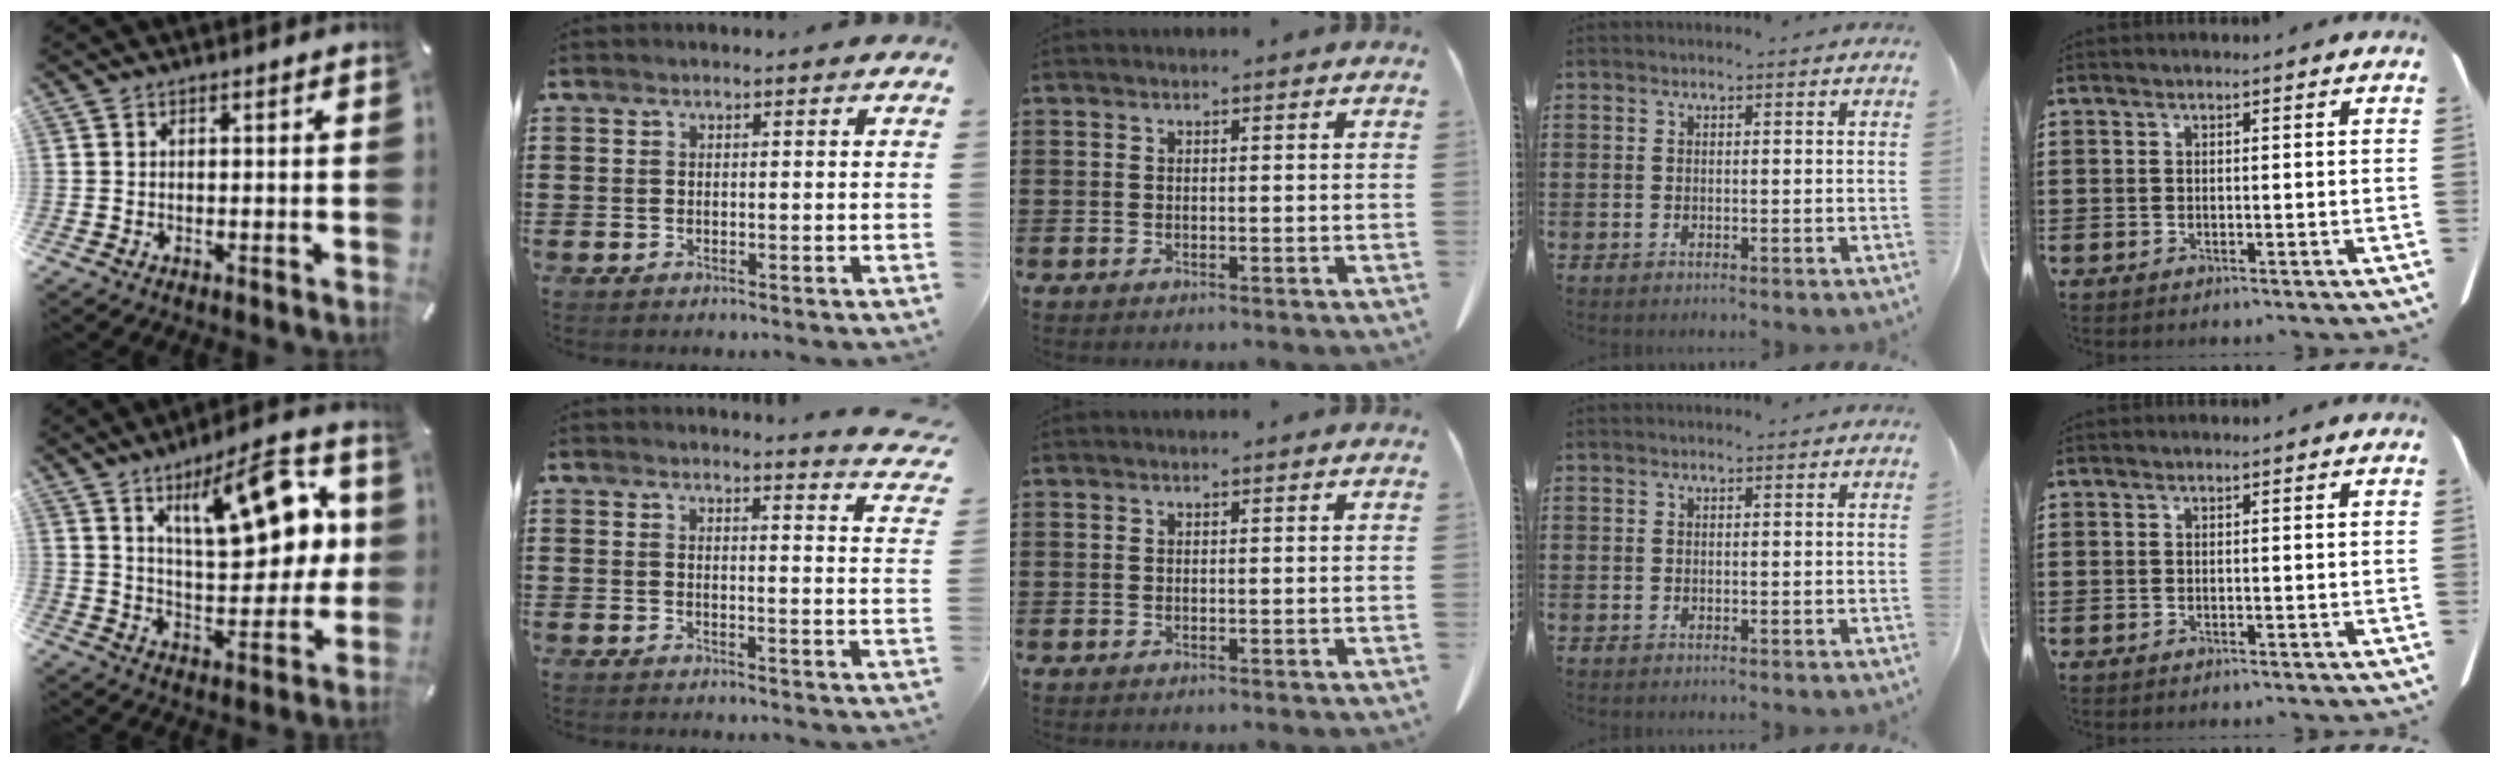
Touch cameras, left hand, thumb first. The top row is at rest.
{"thumb": {"total": 18.9, "force": [9.4, 7.8, 14.5], "torque": [-0.203, -0.042, 0.148]}, "index": {"total": 3.0, "force": [2.9, -0.6, 0.5], "torque": [-0.015, -0.019, 0.049]}}